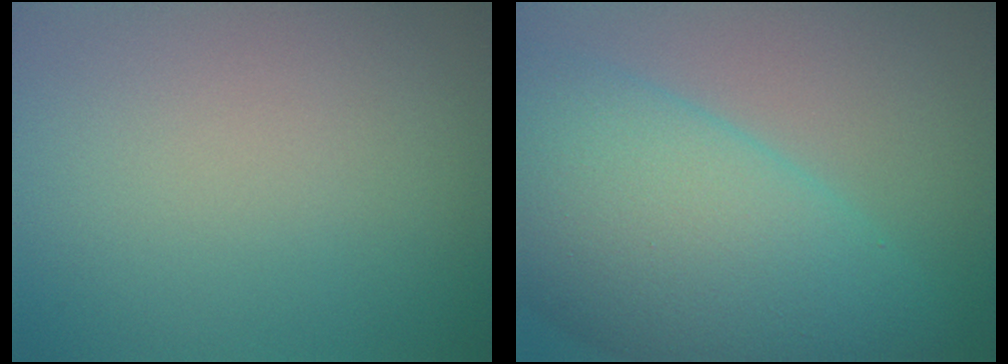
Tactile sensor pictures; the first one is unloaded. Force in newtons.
{"total": 12.2, "press": 12.2, "slide": 0.5}